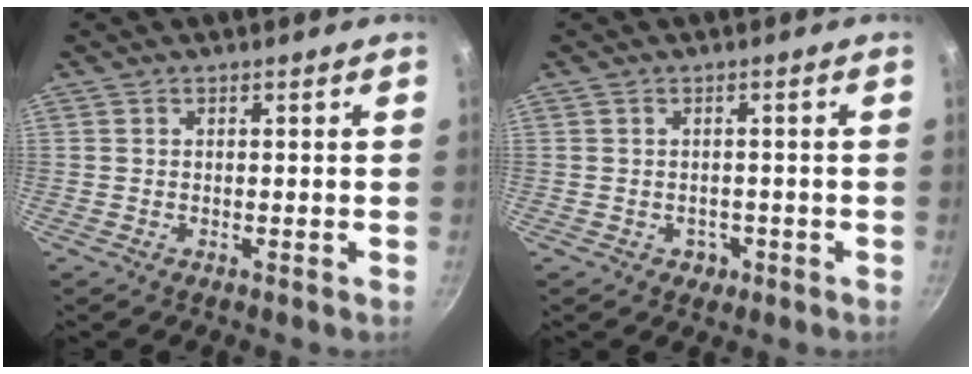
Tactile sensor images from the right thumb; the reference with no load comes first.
{"total": 2.3, "force": [-0.8, 2.0, 0.7], "torque": [0.003, 0.010, 0.000]}